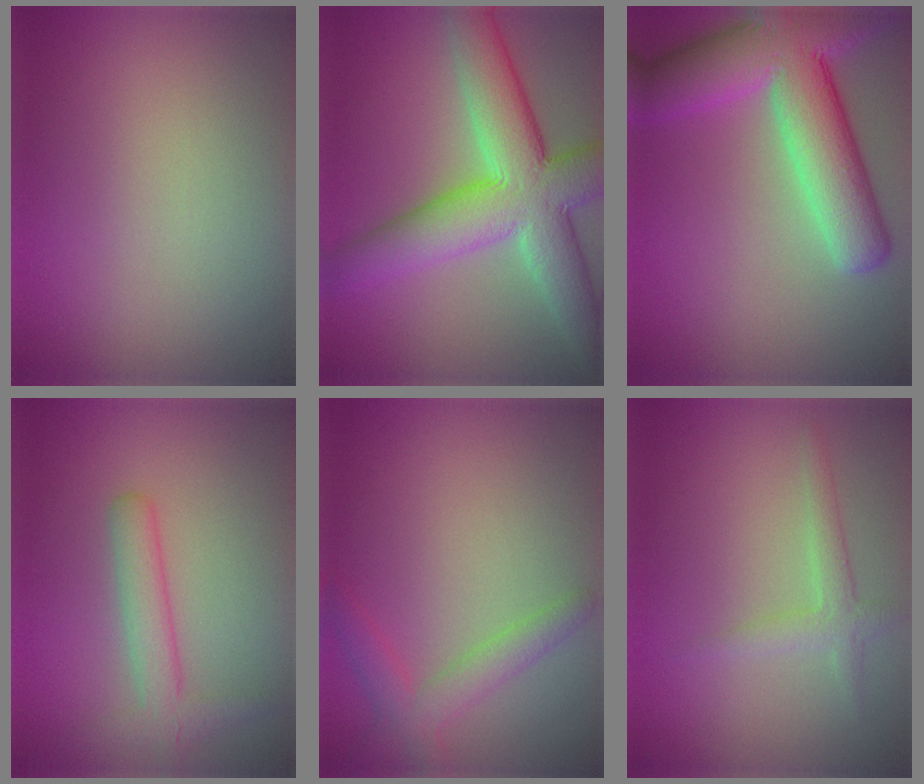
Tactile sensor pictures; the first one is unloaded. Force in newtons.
{"total": 10.5, "press": 10.5, "slide": 0.8}
{"total": 10.7, "press": 10.7, "slide": 0.8}
{"total": 2.9, "press": 2.9, "slide": 0.2}
{"total": 2.7, "press": 2.7, "slide": 0.2}
{"total": 2.0, "press": 2.0, "slide": 0.1}